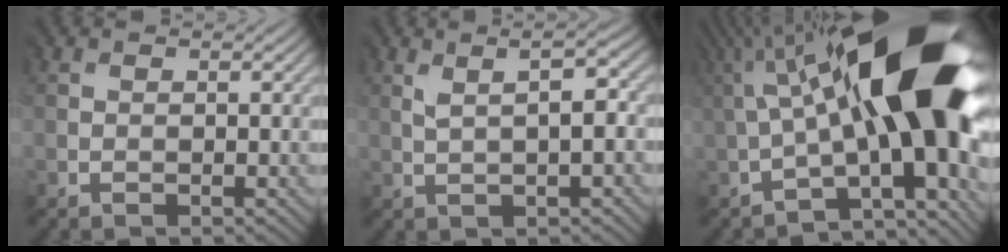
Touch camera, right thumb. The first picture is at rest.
{"total": 3.6, "force": [0.9, 0.6, 3.4], "torque": [-0.046, 0.012, 0.011]}
{"total": 19.9, "force": [1.6, 6.6, 18.7], "torque": [-0.286, 0.025, 0.026]}